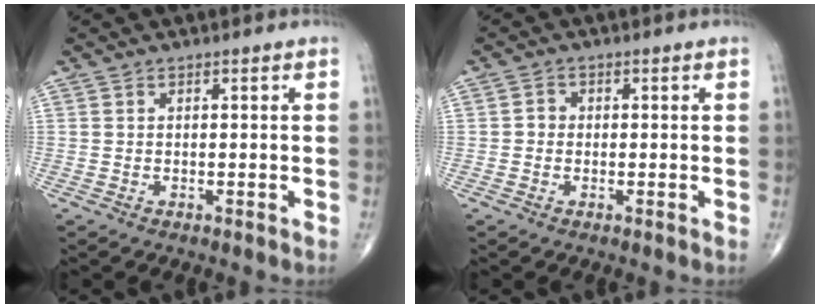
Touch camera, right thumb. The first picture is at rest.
{"total": 1.6, "force": [-0.2, 1.5, 0.6], "torque": [-0.001, 0.006, -0.008]}